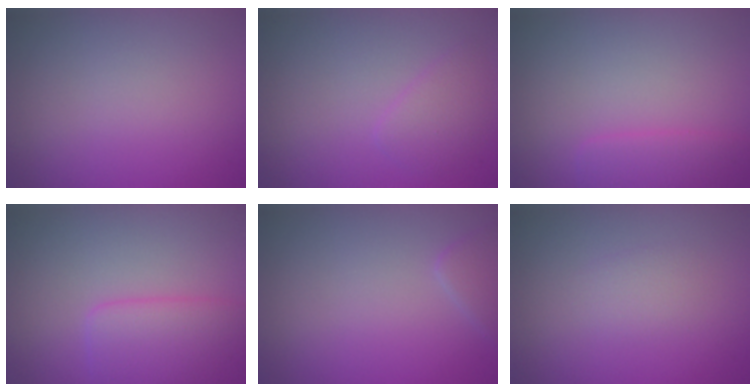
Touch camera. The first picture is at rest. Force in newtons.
{"total": 1.8, "press": 1.8, "slide": 0.1}
{"total": 2.5, "press": 2.5, "slide": 0.1}
{"total": 3.8, "press": 3.8, "slide": 0.1}
{"total": 1.4, "press": 1.4, "slide": 0.1}
{"total": 1.1, "press": 1.1, "slide": 0.1}